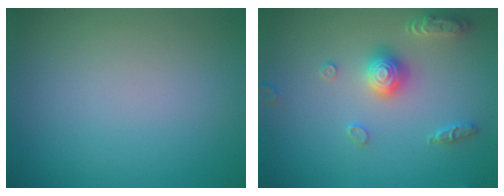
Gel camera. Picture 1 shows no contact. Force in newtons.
{"total": 3.6, "press": 3.3, "slide": 1.3}